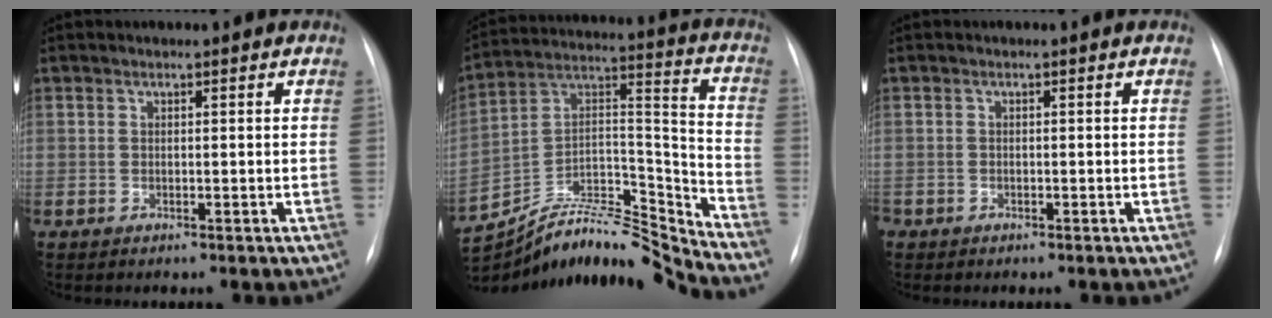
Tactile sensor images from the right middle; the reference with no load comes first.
{"total": 21.1, "force": [-20.6, 0.7, 4.2], "torque": [-0.087, 0.055, -0.347]}
{"total": 1.0, "force": [-0.7, 0.7, 0.1], "torque": [-0.006, 0.002, -0.011]}